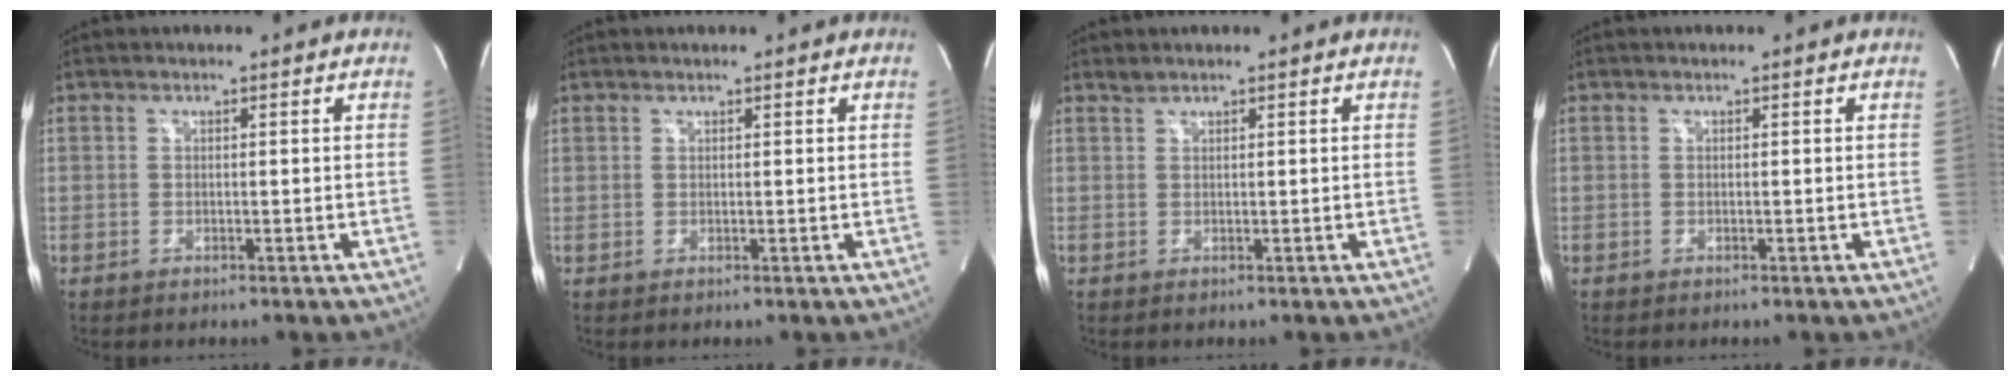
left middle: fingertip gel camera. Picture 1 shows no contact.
{"total": 0.7, "force": [0.5, 0.5, 0.0], "torque": [0.001, 0.003, 0.008]}
{"total": 0.8, "force": [0.8, -0.1, 0.0], "torque": [-0.006, 0.001, 0.020]}
{"total": 0.0}